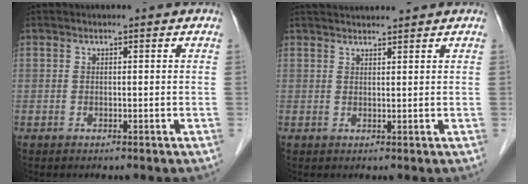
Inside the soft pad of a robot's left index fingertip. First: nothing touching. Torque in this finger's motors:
{"motor_torque": [0.43, -0.40, 0.09, 0.00]}